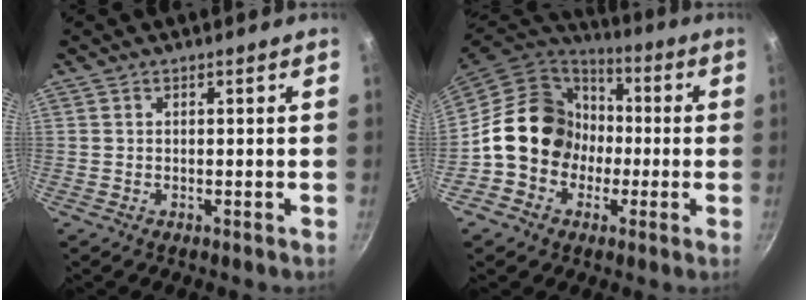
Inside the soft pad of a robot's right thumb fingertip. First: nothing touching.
{"total": 17.1, "force": [-1.6, 14.8, 8.5], "torque": [-0.101, 0.048, -0.034]}